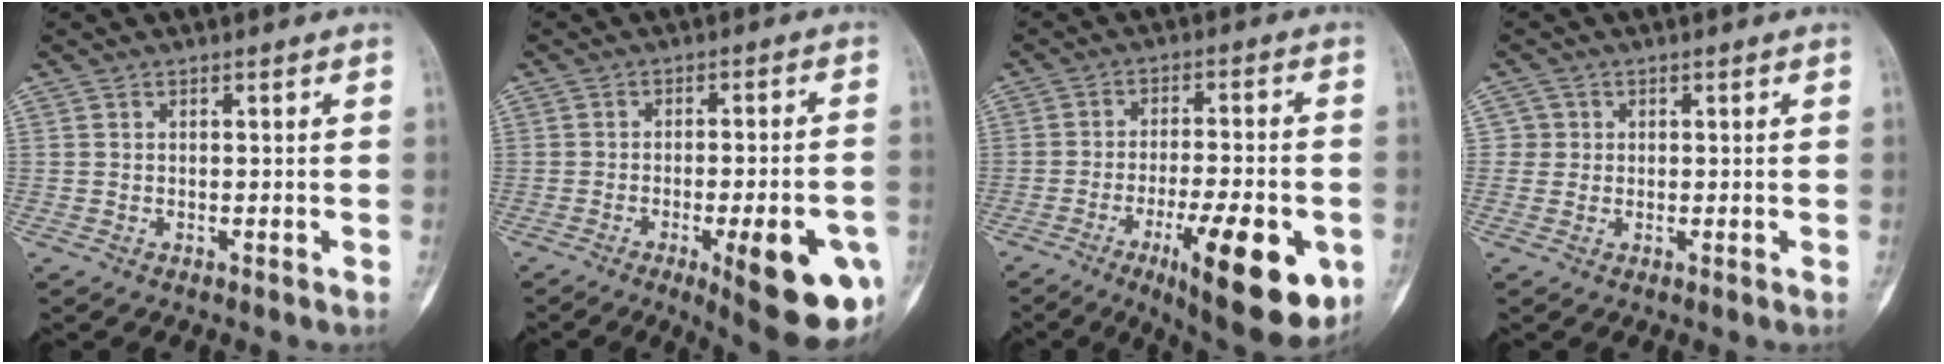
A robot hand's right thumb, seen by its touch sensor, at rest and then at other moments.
{"total": 17.2, "force": [-6.7, 4.5, 15.2], "torque": [-0.150, 0.014, -0.074]}
{"total": 18.4, "force": [-7.1, 5.6, 16.1], "torque": [-0.203, 0.005, -0.093]}
{"total": 1.9, "force": [0.2, 1.9, -0.2], "torque": [0.020, 0.006, -0.001]}